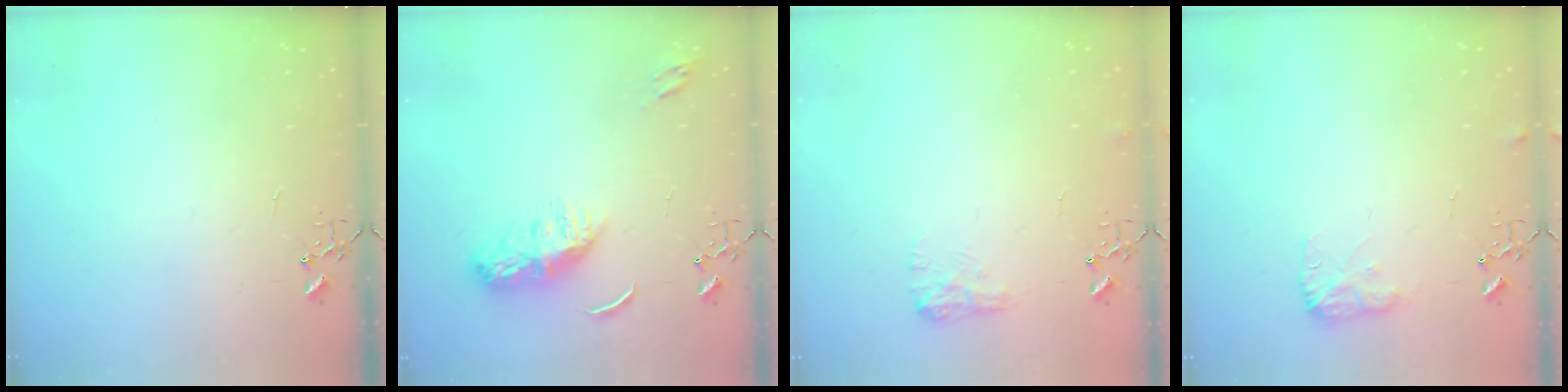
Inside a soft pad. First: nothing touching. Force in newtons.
{"total": 10.4, "press": 10.4, "slide": 0.0}
{"total": 8.3, "press": 8.2, "slide": 0.3}
{"total": 8.3, "press": 8.3, "slide": 0.2}